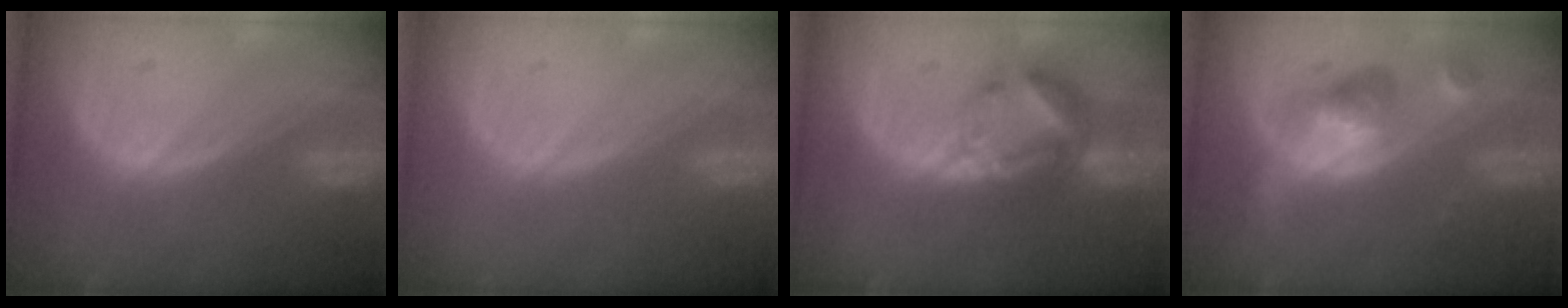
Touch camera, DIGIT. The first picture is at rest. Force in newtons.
{"total": 0.0}
{"total": 7.2, "press": 6.3, "slide": 3.5}
{"total": 6.3, "press": 5.7, "slide": 2.5}